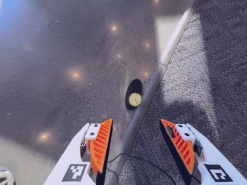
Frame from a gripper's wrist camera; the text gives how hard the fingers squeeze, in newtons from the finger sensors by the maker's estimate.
{"total": 0.0}